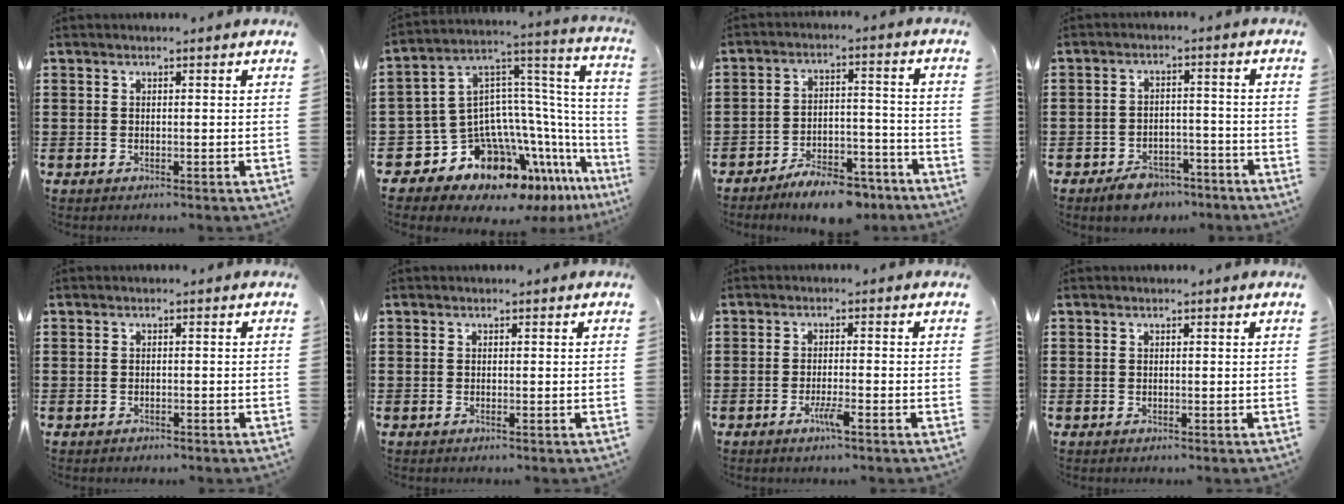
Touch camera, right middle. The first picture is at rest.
{"total": 11.7, "force": [-7.8, 7.4, 4.6], "torque": [-0.131, -0.031, -0.129]}
{"total": 7.8, "force": [-7.1, 1.6, 2.8], "torque": [-0.041, 0.020, -0.130]}
{"total": 4.5, "force": [-4.0, 1.6, 1.3], "torque": [-0.028, 0.012, -0.077]}
{"total": 0.8, "force": [-0.8, 0.2, 0.1], "torque": [-0.005, -0.003, -0.016]}
{"total": 0.0}
{"total": 2.9, "force": [-1.7, 0.2, 2.4], "torque": [-0.047, -0.001, -0.032]}
{"total": 0.0}